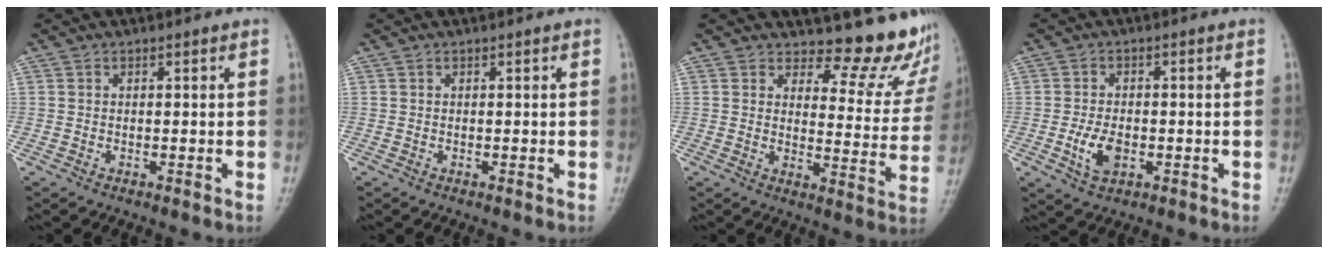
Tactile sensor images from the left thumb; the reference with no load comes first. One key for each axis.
{"total": 0.0}
{"total": 11.7, "fx": 11.0, "fy": 3.2, "fz": 2.2, "tx": 0.011, "ty": -0.119, "tz": 0.121}
{"total": 5.4, "fx": -1.4, "fy": 3.1, "fz": 4.1, "tx": -0.078, "ty": 0.001, "tz": -0.023}